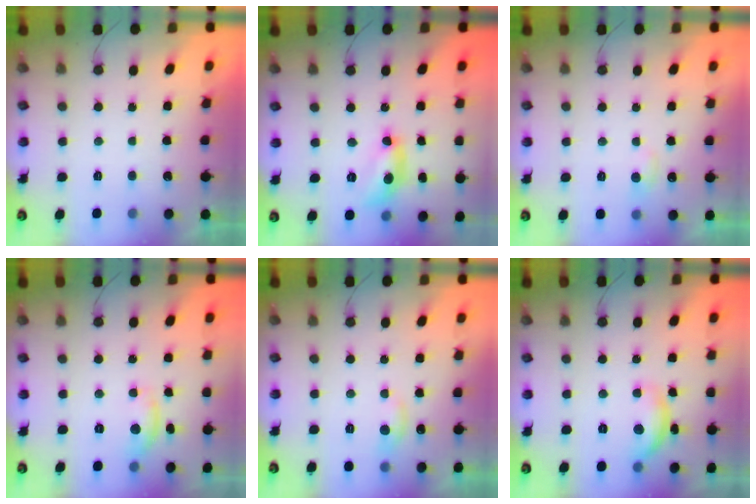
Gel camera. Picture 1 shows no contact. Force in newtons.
{"total": 13.3, "press": 13.2, "slide": 0.9}
{"total": 4.5, "press": 4.5, "slide": 0.6}
{"total": 7.3, "press": 7.3, "slide": 0.1}
{"total": 6.6, "press": 6.6, "slide": 0.8}
{"total": 10.9, "press": 10.9, "slide": 0.6}